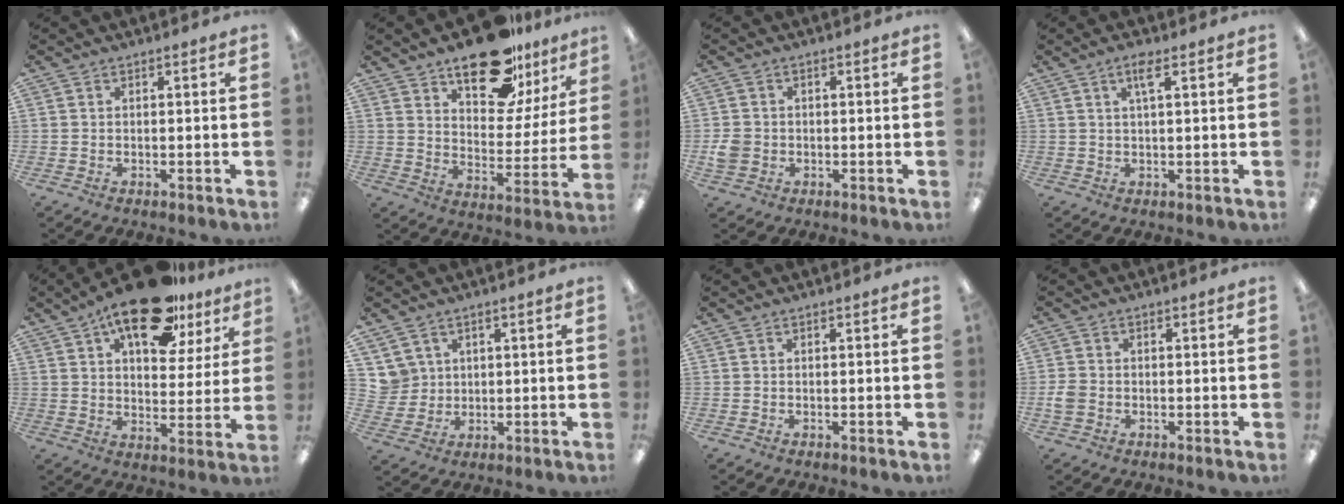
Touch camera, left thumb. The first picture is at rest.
{"total": 20.2, "force": [14.5, 9.2, 10.6], "torque": [-0.156, -0.087, 0.246]}
{"total": 3.6, "force": [-0.8, 3.2, 1.5], "torque": [-0.015, 0.004, -0.014]}
{"total": 3.7, "force": [1.8, 0.7, 3.1], "torque": [-0.060, 0.004, 0.027]}
{"total": 19.6, "force": [13.1, 8.6, 11.9], "torque": [-0.184, -0.061, 0.218]}
{"total": 5.2, "force": [2.7, 4.4, -0.1], "torque": [-0.012, -0.004, 0.053]}
{"total": 0.0}
{"total": 2.8, "force": [-0.8, 2.2, 1.6], "torque": [-0.032, 0.003, -0.015]}